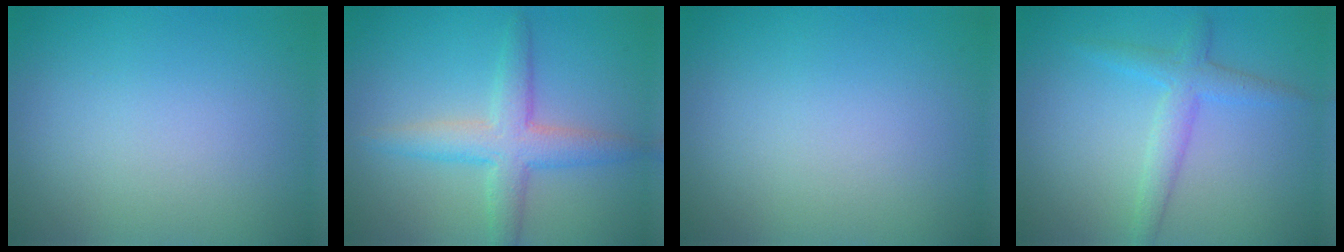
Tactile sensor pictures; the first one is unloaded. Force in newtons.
{"total": 4.1, "press": 4.1, "slide": 0.1}
{"total": 0.0}
{"total": 2.7, "press": 2.7, "slide": 0.2}